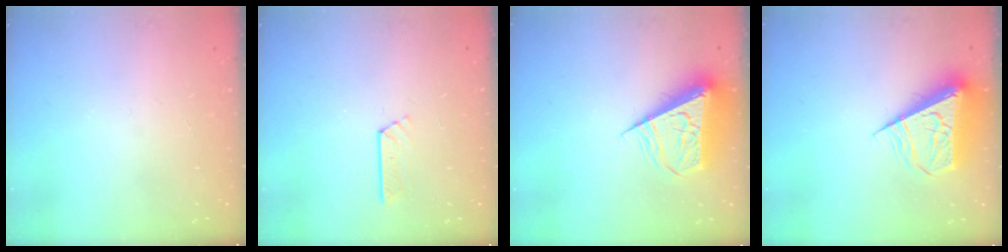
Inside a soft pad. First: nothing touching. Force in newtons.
{"total": 3.5, "press": 3.5, "slide": 0.4}
{"total": 9.3, "press": 9.3, "slide": 1.2}
{"total": 9.3, "press": 9.3, "slide": 1.2}